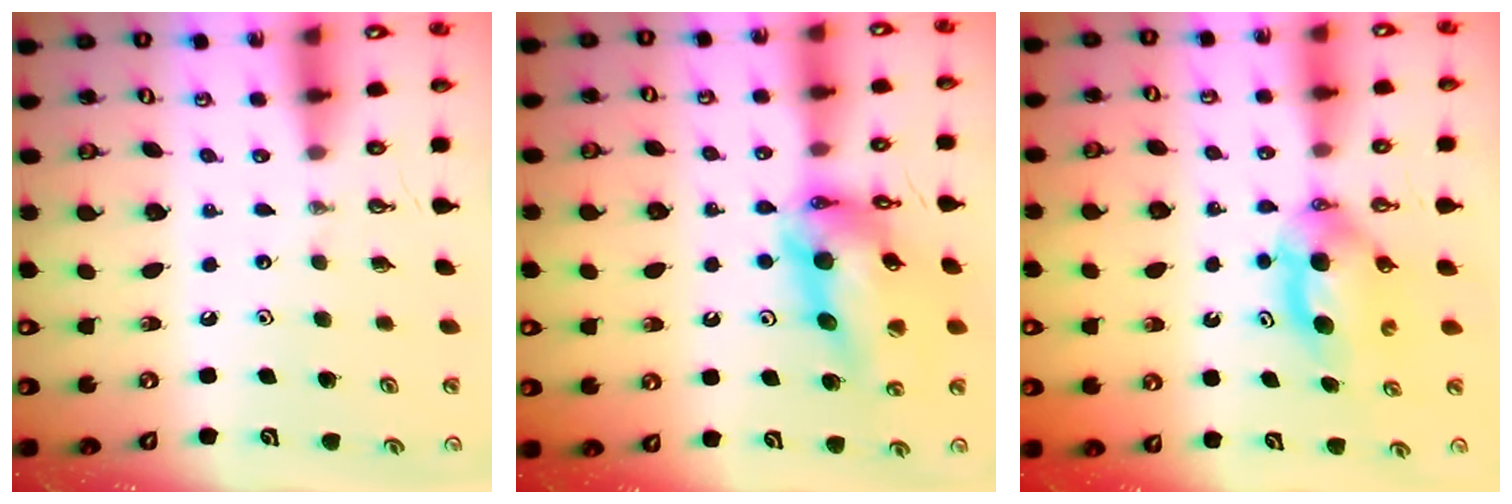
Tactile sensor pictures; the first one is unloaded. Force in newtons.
{"total": 16.9, "press": 16.9, "slide": 1.4}
{"total": 6.5, "press": 6.0, "slide": 2.5}